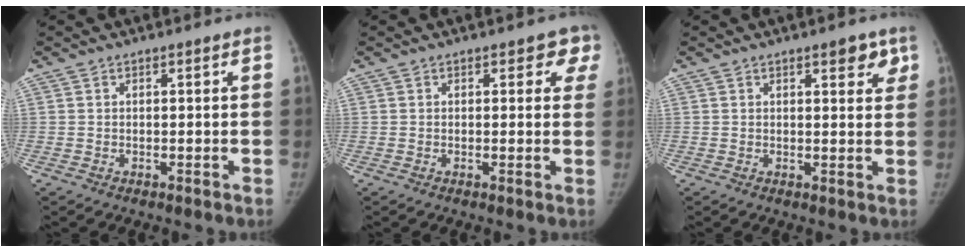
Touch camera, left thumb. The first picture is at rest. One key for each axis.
{"total": 3.7, "fx": 1.9, "fy": 2.3, "fz": 2.1, "tx": 0.019, "ty": -0.003, "tz": 0.009}
{"total": 4.0, "fx": 2.3, "fy": 1.7, "fz": 2.8, "tx": -0.015, "ty": -0.009, "tz": 0.026}